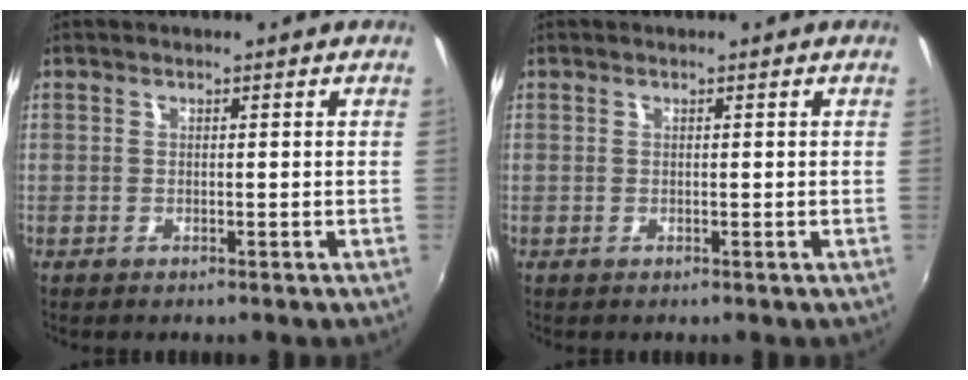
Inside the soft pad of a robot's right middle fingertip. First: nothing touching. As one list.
[{"total": 0.0}]